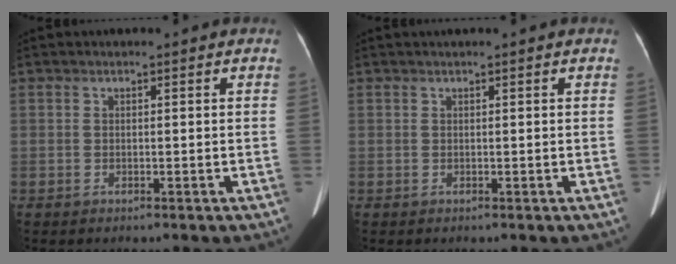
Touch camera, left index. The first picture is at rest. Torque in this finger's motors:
{"motor_torque": [0.06, -0.09, -0.01, 0.02]}